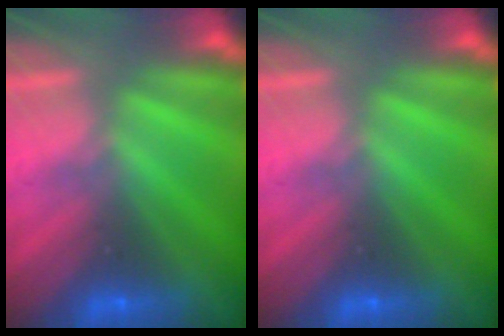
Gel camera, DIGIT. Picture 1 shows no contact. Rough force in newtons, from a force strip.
{"total": 0.0}